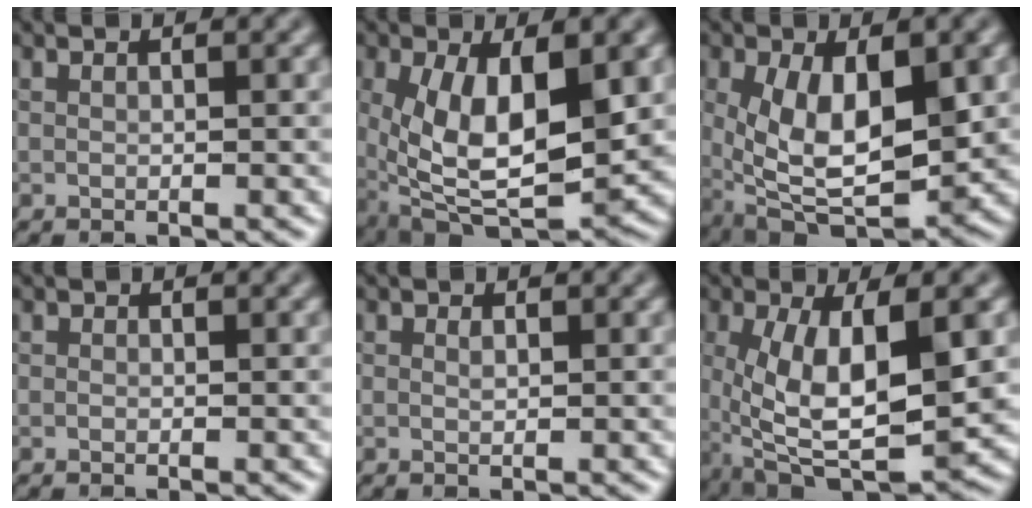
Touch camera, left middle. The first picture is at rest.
{"total": 8.7, "force": [-1.1, 3.4, 7.9], "torque": [-0.163, -0.036, 0.010]}
{"total": 7.9, "force": [-1.5, 3.2, 7.1], "torque": [-0.150, -0.033, 0.003]}
{"total": 0.6, "force": [-0.5, -0.1, -0.3], "torque": [0.004, -0.004, -0.010]}
{"total": 1.6, "force": [-1.2, -0.7, -0.7], "torque": [0.004, -0.019, -0.003]}
{"total": 9.2, "force": [-1.6, 3.2, 8.5], "torque": [-0.176, -0.035, 0.002]}